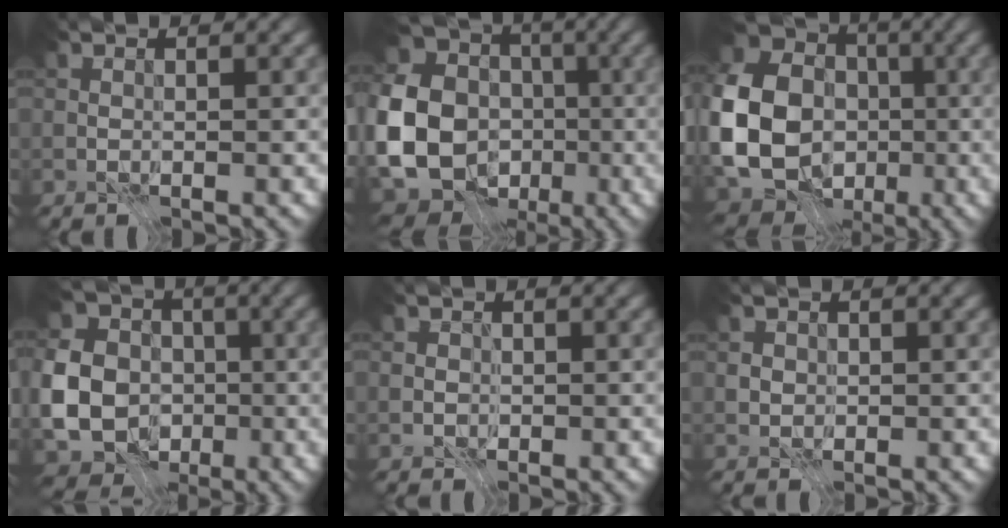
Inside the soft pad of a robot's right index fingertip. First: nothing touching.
{"total": 22.1, "force": [-4.3, 20.1, 8.1], "torque": [-0.197, -0.010, -0.109]}
{"total": 18.8, "force": [-2.8, 16.7, 8.1], "torque": [-0.206, -0.003, -0.076]}
{"total": 13.0, "force": [-2.9, 11.3, 5.7], "torque": [-0.152, -0.020, -0.071]}
{"total": 1.2, "force": [-0.2, 1.2, 0.2], "torque": [-0.004, -0.001, 0.001]}
{"total": 1.0, "force": [-0.2, 1.0, 0.1], "torque": [-0.004, -0.003, -0.006]}